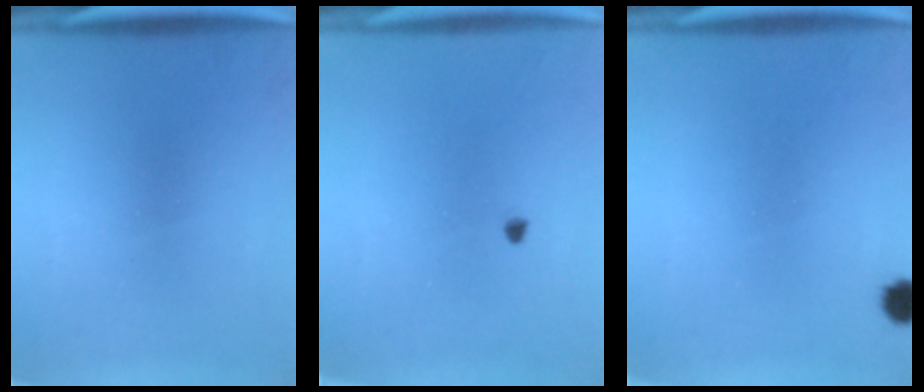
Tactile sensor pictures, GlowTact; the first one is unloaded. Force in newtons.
{"total": 0.7}
{"total": 2.3}